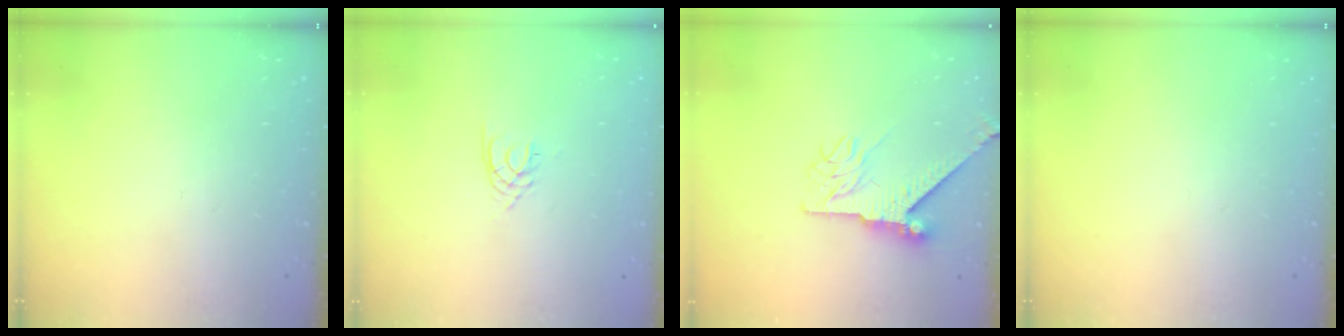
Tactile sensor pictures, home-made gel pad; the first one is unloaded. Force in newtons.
{"total": 1.6, "press": 1.6, "slide": 0.2}
{"total": 8.3, "press": 8.2, "slide": 0.9}
{"total": 0.0}